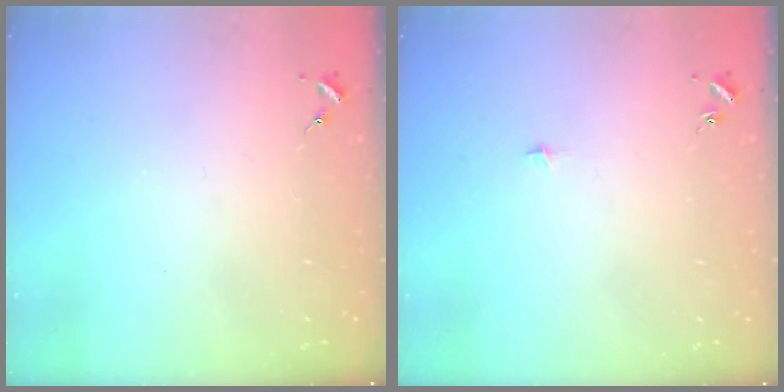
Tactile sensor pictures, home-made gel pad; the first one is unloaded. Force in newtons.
{"total": 2.6, "press": 2.6, "slide": 0.2}